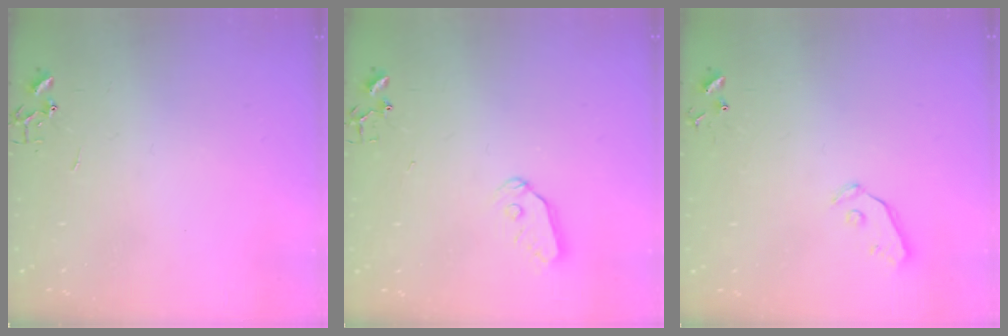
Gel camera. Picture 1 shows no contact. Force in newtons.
{"total": 7.4, "press": 7.4, "slide": 0.5}
{"total": 4.0, "press": 3.9, "slide": 0.7}